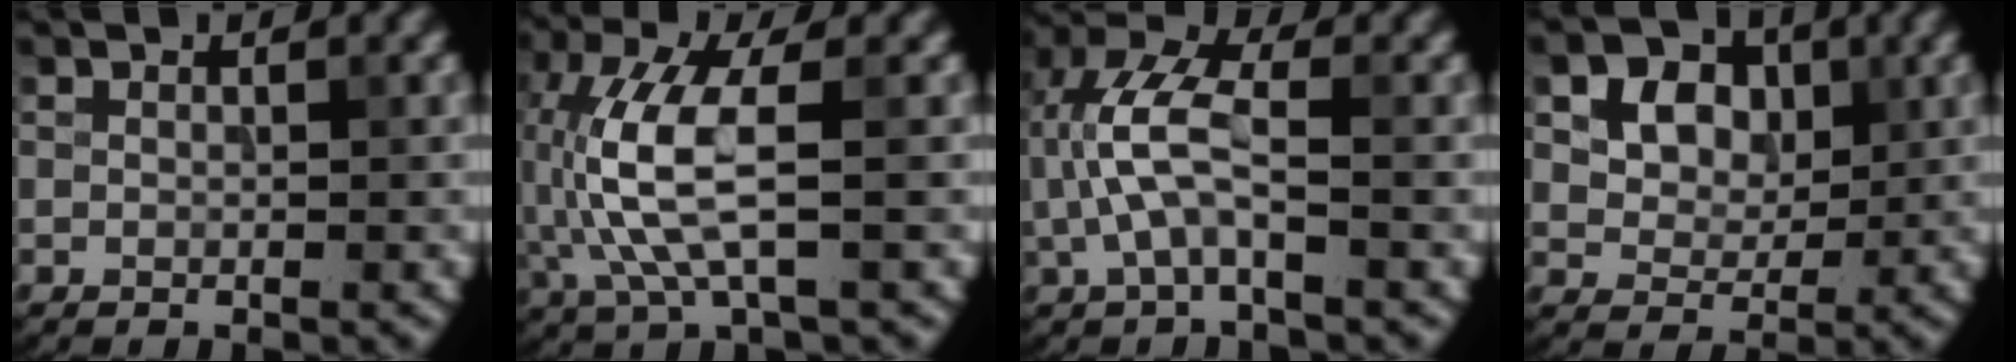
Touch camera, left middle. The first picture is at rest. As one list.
[{"total": 7.4, "force": [-0.8, 2.6, 6.9], "torque": [-0.174, 0.007, -0.011]}, {"total": 5.5, "force": [-0.5, 2.2, 5.0], "torque": [-0.118, 0.017, -0.016]}, {"total": 9.9, "force": [4.1, 7.3, 5.2], "torque": [-0.100, 0.023, 0.062]}]